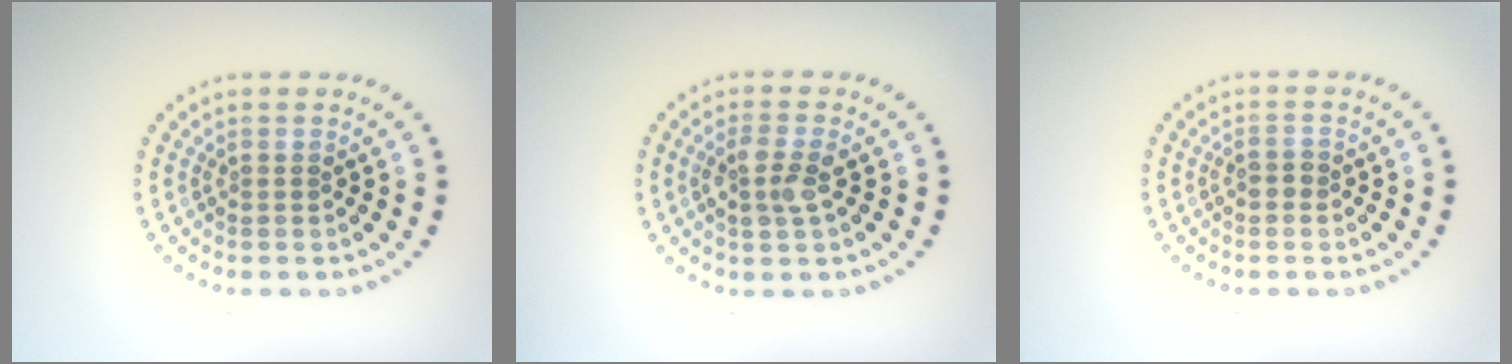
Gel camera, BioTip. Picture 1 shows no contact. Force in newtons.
{"total": 2.5, "press": 2.5, "slide": 0.5}
{"total": 1.2, "press": 1.1, "slide": 0.4}